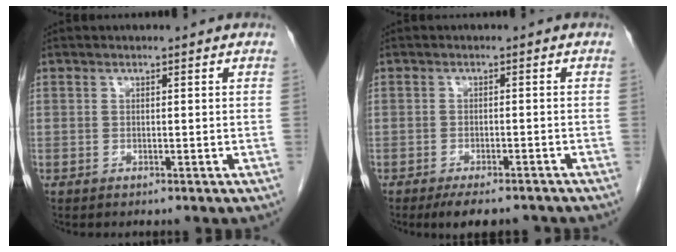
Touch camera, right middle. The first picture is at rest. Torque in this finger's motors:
{"motor_torque": [0.03, -0.03, 0.00, 0.02]}